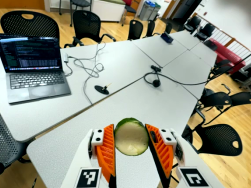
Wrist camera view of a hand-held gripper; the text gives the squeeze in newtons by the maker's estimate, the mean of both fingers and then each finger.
{"total": 8.8, "left": 9.0, "right": 8.7}